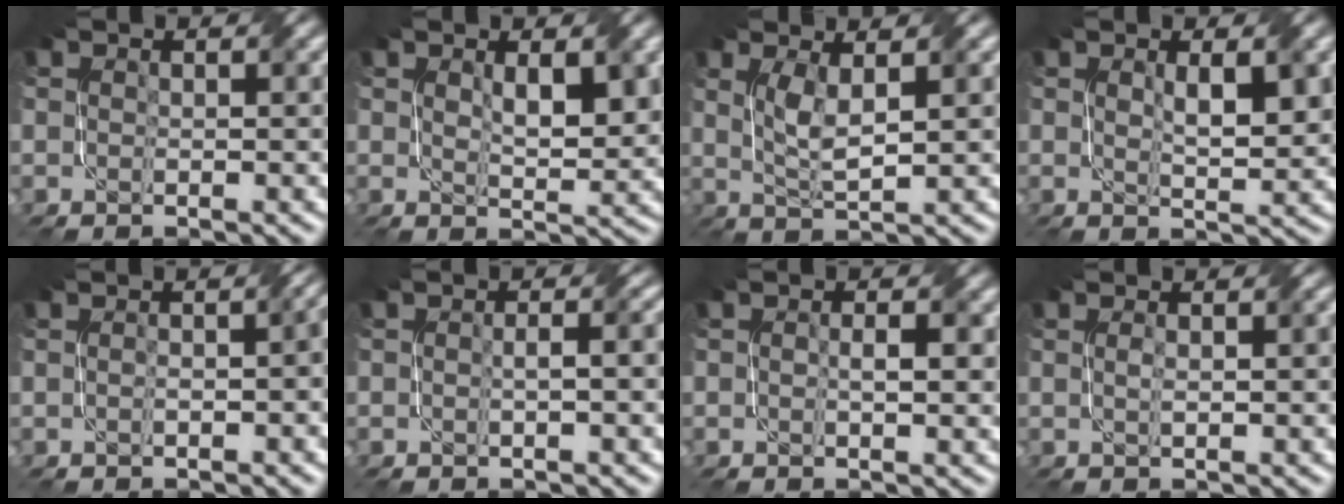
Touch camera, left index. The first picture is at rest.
{"total": 3.2, "force": [1.1, 1.3, 2.7], "torque": [-0.049, -0.006, 0.024]}
{"total": 2.8, "force": [1.0, 0.7, 2.6], "torque": [-0.056, -0.005, 0.023]}
{"total": 2.9, "force": [0.9, 1.0, 2.6], "torque": [-0.046, -0.005, 0.018]}
{"total": 2.8, "force": [-0.4, 1.0, 2.6], "torque": [-0.025, 0.006, -0.004]}
{"total": 2.3, "force": [-0.1, 1.0, 2.1], "torque": [-0.013, 0.009, -0.009]}
{"total": 1.7, "force": [0.0, 0.7, 1.6], "torque": [-0.022, 0.000, -0.001]}
{"total": 1.0, "force": [0.1, 0.2, 1.0], "torque": [-0.018, 0.004, 0.001]}